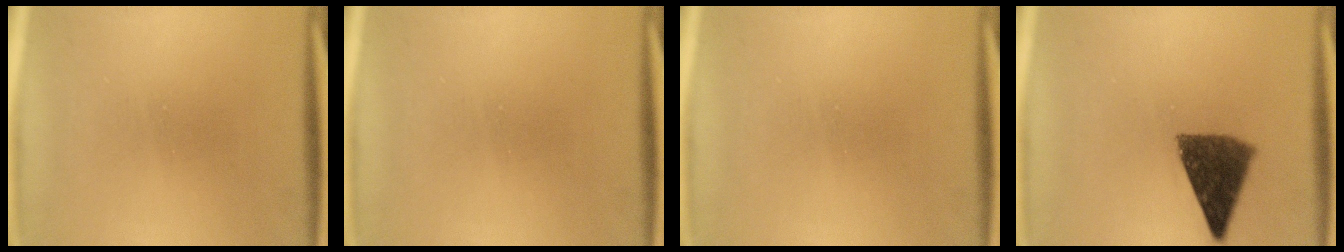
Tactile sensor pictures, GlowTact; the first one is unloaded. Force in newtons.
{"total": 0.0}
{"total": 0.0}
{"total": 9.7}